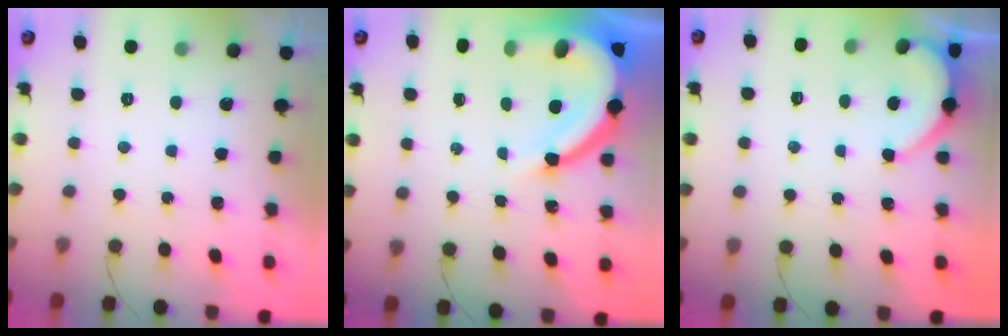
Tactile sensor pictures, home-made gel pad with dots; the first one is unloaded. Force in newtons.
{"total": 15.4, "press": 15.3, "slide": 1.8}
{"total": 2.3, "press": 2.3, "slide": 0.3}